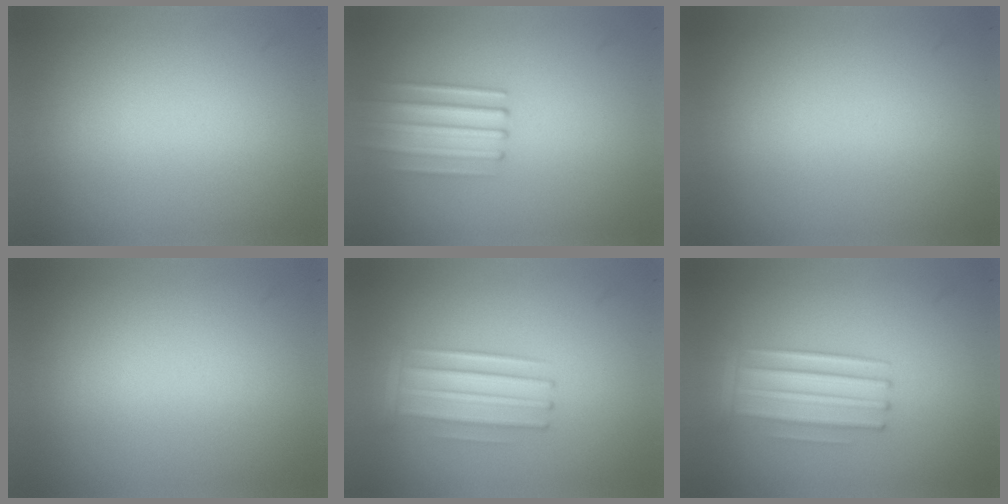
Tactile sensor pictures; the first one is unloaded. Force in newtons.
{"total": 2.6}
{"total": 1.0}
{"total": 0.0}
{"total": 2.8}
{"total": 2.9}